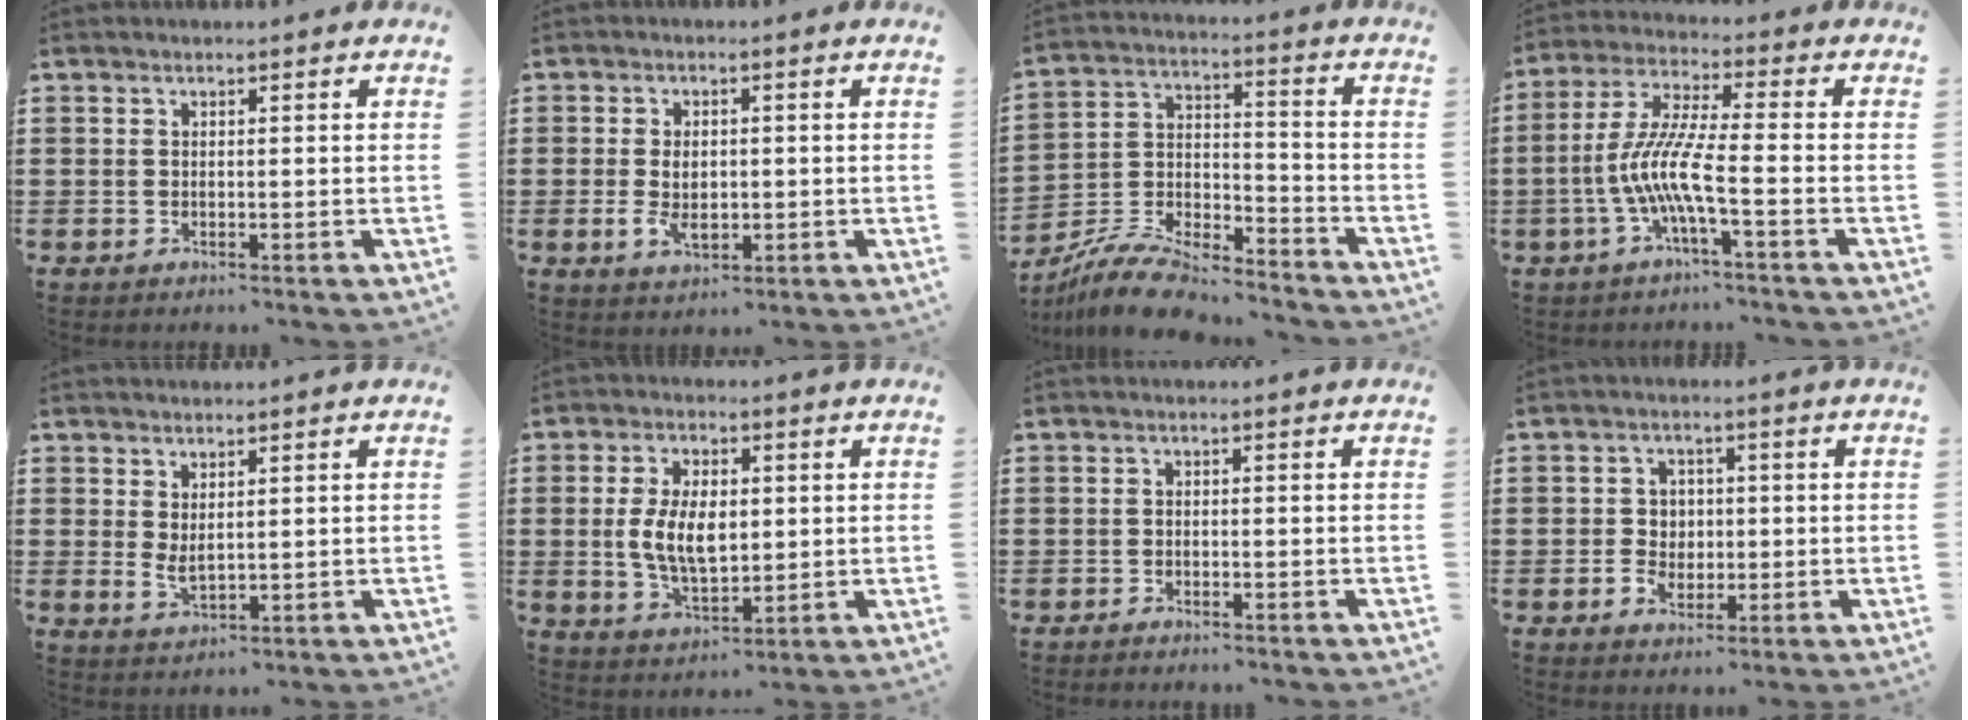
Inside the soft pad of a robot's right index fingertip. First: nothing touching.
{"total": 3.9, "force": [-0.3, 2.5, 3.1], "torque": [-0.059, 0.003, -0.010]}
{"total": 9.6, "force": [-8.9, 1.6, 3.3], "torque": [-0.069, 0.019, -0.175]}
{"total": 8.9, "force": [-3.2, 1.0, 8.2], "torque": [-0.189, -0.019, -0.069]}
{"total": 2.3, "force": [1.1, 0.9, 1.8], "torque": [-0.042, -0.002, 0.019]}
{"total": 7.9, "force": [0.3, 4.2, 6.6], "torque": [-0.140, 0.003, -0.001]}
{"total": 0.8, "force": [-0.8, 0.0, 0.0], "torque": [-0.002, 0.001, -0.018]}
{"total": 3.2, "force": [-0.5, 3.1, 0.9], "torque": [-0.028, 0.010, -0.015]}